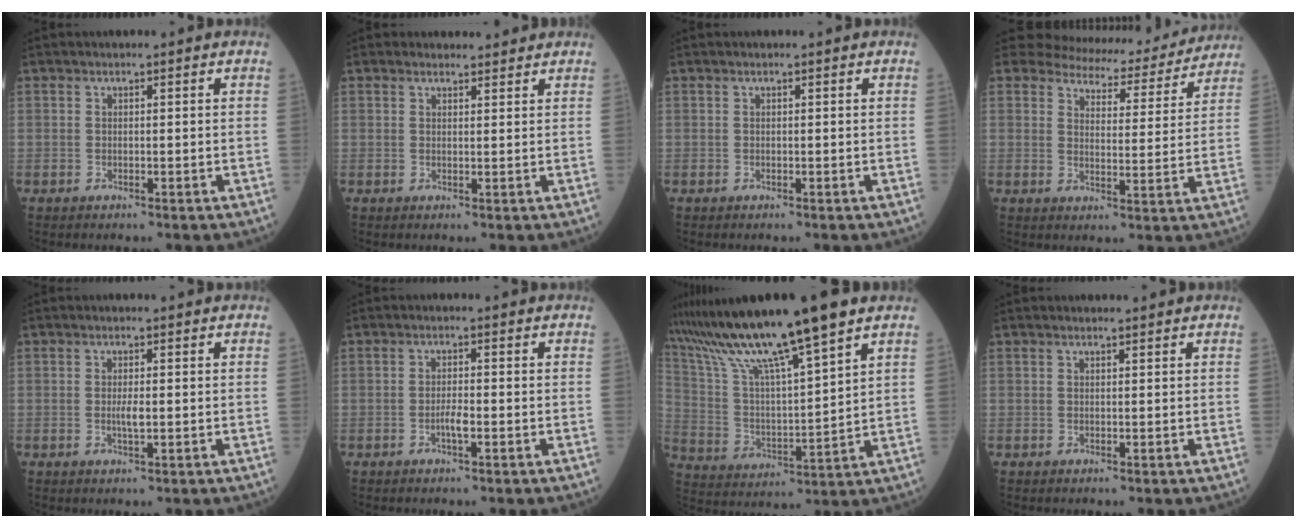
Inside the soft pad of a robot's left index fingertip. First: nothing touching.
{"total": 2.5, "force": [2.3, 0.8, 0.1], "torque": [-0.006, 0.009, 0.032]}
{"total": 0.0}
{"total": 14.0, "force": [13.1, 4.3, 2.6], "torque": [-0.017, -0.009, 0.149]}
{"total": 1.8, "force": [-0.1, 0.3, 1.7], "torque": [-0.037, -0.002, 0.000]}
{"total": 1.9, "force": [-0.8, 0.2, 1.7], "torque": [-0.034, 0.000, -0.013]}
{"total": 16.9, "force": [13.3, -0.3, 10.5], "torque": [-0.196, 0.007, 0.245]}
{"total": 0.8, "force": [0.8, 0.0, 0.2], "torque": [-0.008, 0.005, 0.014]}